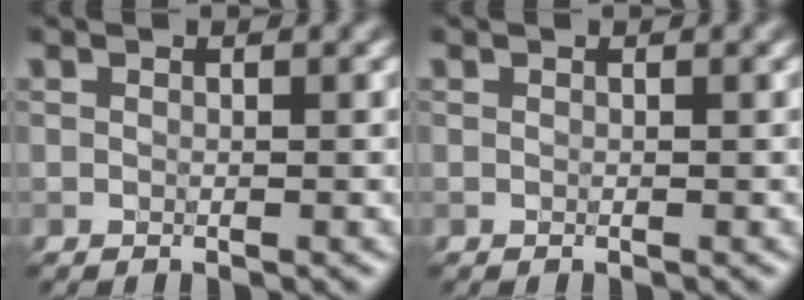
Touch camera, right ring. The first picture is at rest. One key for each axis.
{"total": 0.0}